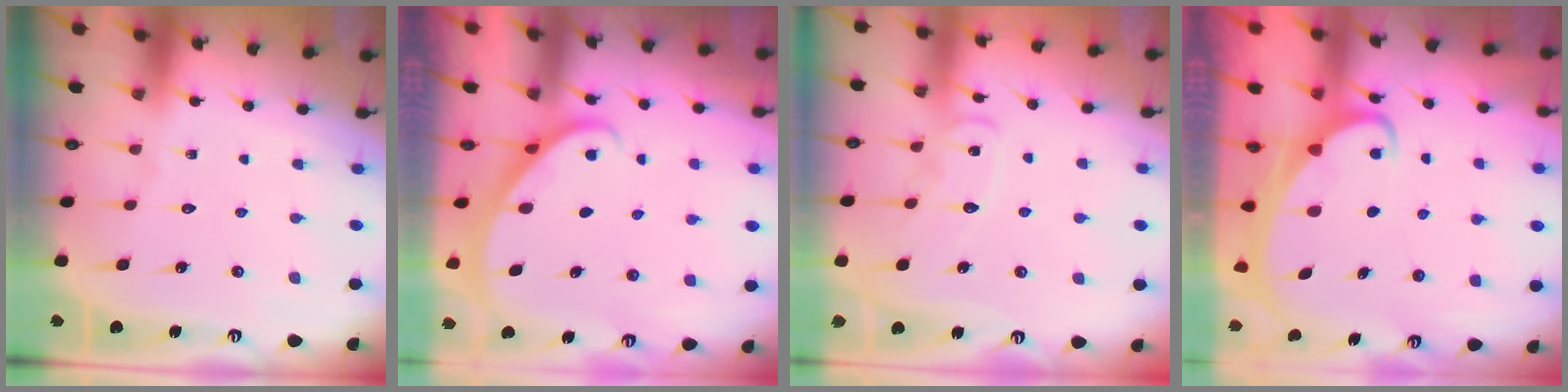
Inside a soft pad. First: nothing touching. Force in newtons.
{"total": 2.3, "press": 2.3, "slide": 0.1}
{"total": 9.0, "press": 9.0, "slide": 0.2}
{"total": 2.1, "press": 2.1, "slide": 0.2}